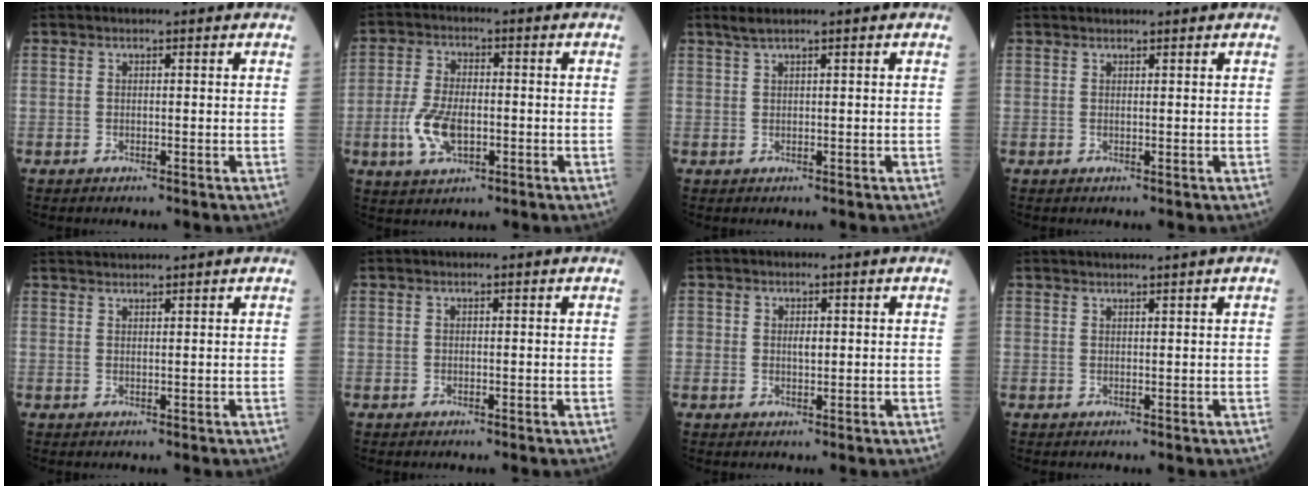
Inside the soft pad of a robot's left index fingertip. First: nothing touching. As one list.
[{"total": 7.7, "force": [-2.0, 3.8, 6.4], "torque": [-0.150, 0.001, -0.031]}, {"total": 2.3, "force": [1.9, -0.2, 1.3], "torque": [-0.027, 0.023, 0.041]}, {"total": 3.7, "force": [3.5, 0.3, 1.2], "torque": [-0.012, 0.029, 0.049]}, {"total": 3.3, "force": [3.2, -0.4, 0.8], "torque": [-0.009, 0.028, 0.061]}, {"total": 0.0}, {"total": 1.7, "force": [0.2, 1.1, 1.3], "torque": [-0.017, 0.001, 0.007]}, {"total": 2.8, "force": [2.5, -0.8, 0.9], "torque": [-0.009, 0.010, 0.041]}]